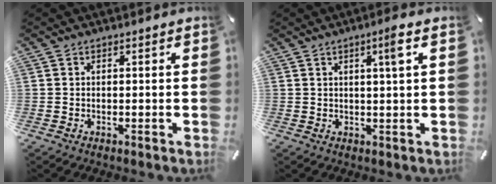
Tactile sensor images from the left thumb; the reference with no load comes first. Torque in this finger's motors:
{"motor_torque": [-0.05, 0.01, 0.28, 0.14, 0.09]}